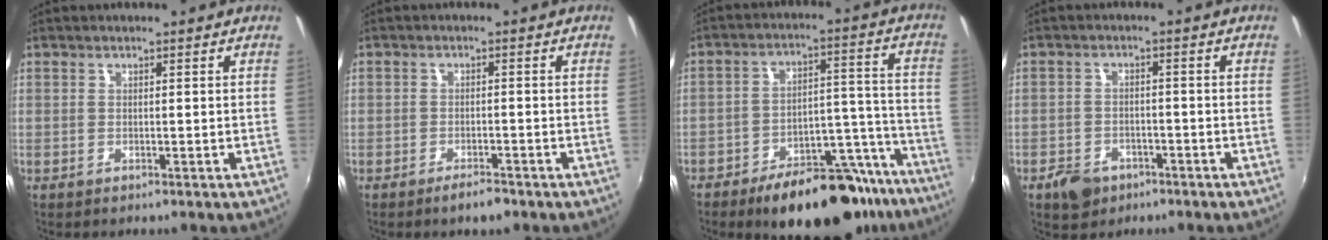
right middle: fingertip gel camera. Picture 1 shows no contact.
{"total": 2.9, "force": [-2.3, 1.0, 1.4], "torque": [-0.033, 0.000, -0.037]}
{"total": 21.5, "force": [-17.0, 8.4, 10.1], "torque": [-0.142, 0.043, -0.217]}
{"total": 5.7, "force": [-3.6, 3.9, 2.1], "torque": [-0.063, 0.003, -0.054]}